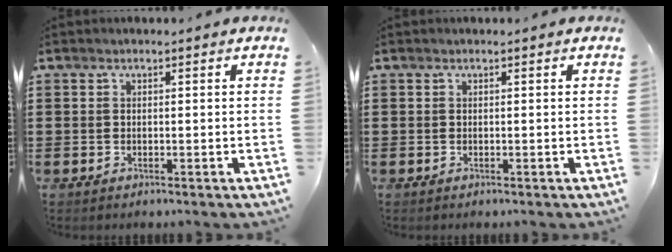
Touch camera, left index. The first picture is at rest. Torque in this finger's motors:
{"motor_torque": [0.00, 0.00, 0.00, 0.00]}